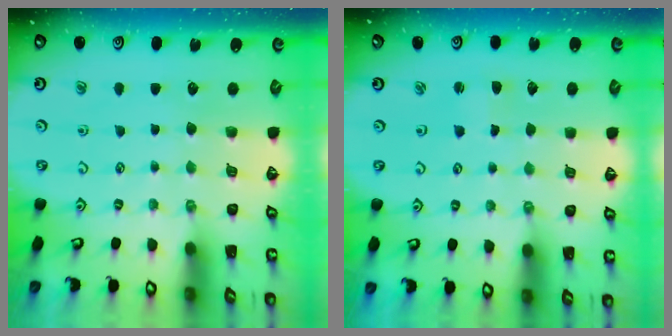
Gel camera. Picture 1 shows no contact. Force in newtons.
{"total": 2.0, "press": 2.0, "slide": 0.3}